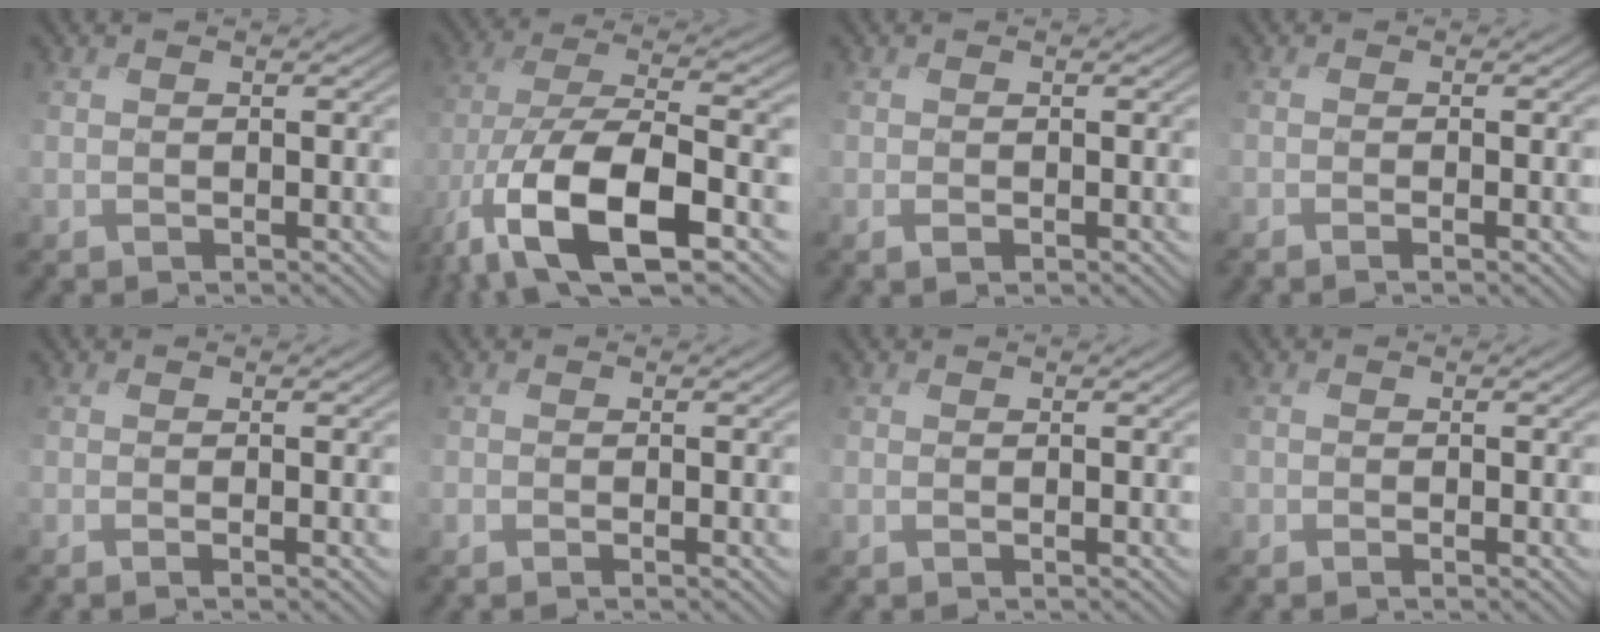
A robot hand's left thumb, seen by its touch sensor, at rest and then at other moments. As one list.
[{"total": 15.5, "force": [-7.8, 5.6, 12.2], "torque": [-0.256, -0.018, -0.152]}, {"total": 0.7, "force": [-0.4, 0.3, 0.5], "torque": [-0.009, -0.001, -0.011]}, {"total": 1.1, "force": [-0.7, -0.4, 0.8], "torque": [-0.012, 0.002, -0.015]}, {"total": 0.9, "force": [-0.5, -0.4, 0.6], "torque": [-0.009, 0.000, -0.011]}, {"total": 0.8, "force": [-0.7, 0.2, 0.3], "torque": [-0.006, 0.000, -0.015]}, {"total": 0.7, "force": [-0.4, 0.6, 0.2], "torque": [-0.005, -0.003, -0.013]}, {"total": 0.7, "force": [-0.6, 0.3, 0.2], "torque": [0.001, -0.001, -0.015]}]